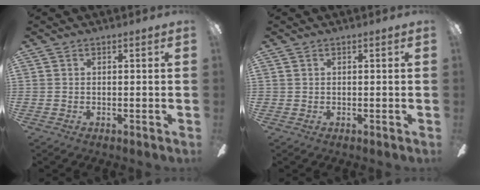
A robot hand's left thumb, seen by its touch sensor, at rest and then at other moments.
{"total": 0.0}